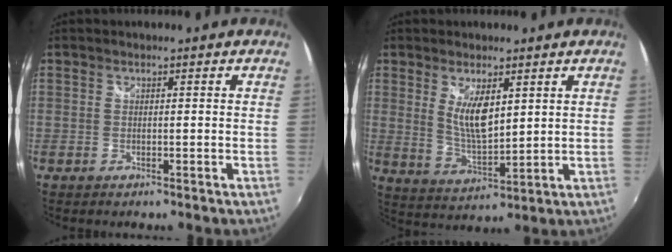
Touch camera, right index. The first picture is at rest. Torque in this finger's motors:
{"motor_torque": [0.25, 0.33, 0.18, 0.10]}